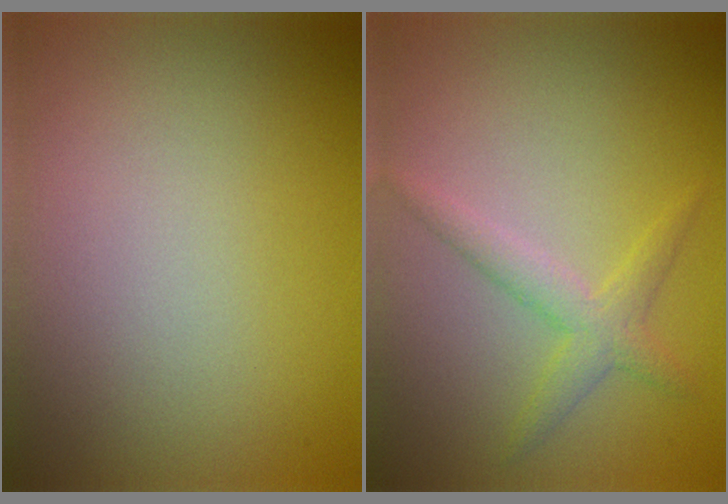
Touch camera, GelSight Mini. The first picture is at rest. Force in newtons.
{"total": 2.3, "press": 2.3, "slide": 0.2}